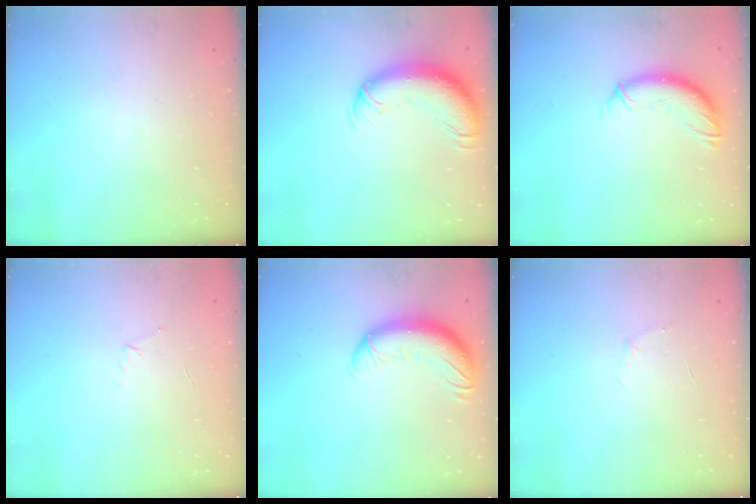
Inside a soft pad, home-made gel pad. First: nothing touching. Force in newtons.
{"total": 13.5, "press": 13.1, "slide": 3.5}
{"total": 10.7, "press": 10.6, "slide": 1.0}
{"total": 3.2, "press": 3.1, "slide": 0.8}
{"total": 12.8, "press": 12.4, "slide": 3.1}
{"total": 3.8, "press": 3.6, "slide": 1.1}